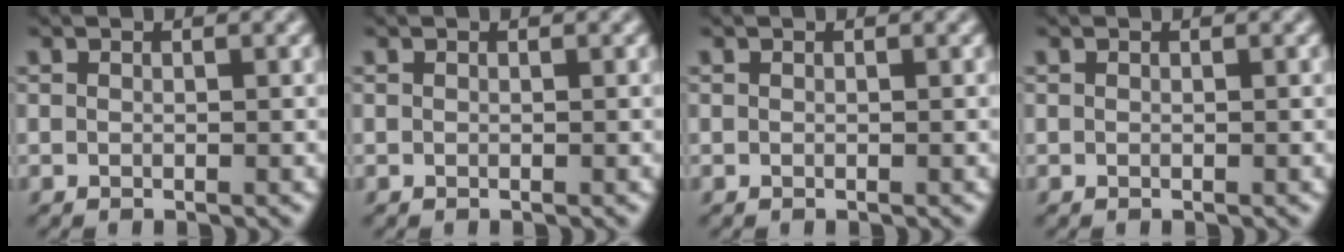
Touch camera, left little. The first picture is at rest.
{"total": 0.0}
{"total": 0.0}
{"total": 0.0}